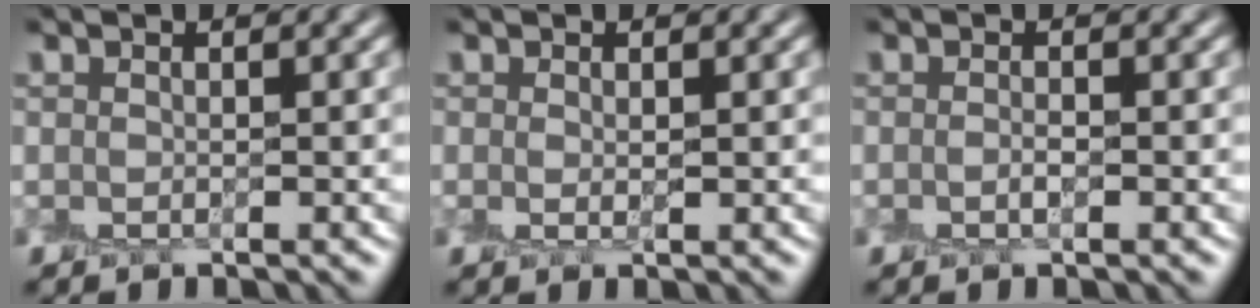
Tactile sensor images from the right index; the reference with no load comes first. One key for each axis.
{"total": 0.8, "fx": 0.1, "fy": 0.3, "fz": 0.7, "tx": -0.016, "ty": 0.003, "tz": 0.001}
{"total": 0.7, "fx": -0.2, "fy": 0.2, "fz": 0.6, "tx": -0.012, "ty": 0.004, "tz": -0.004}